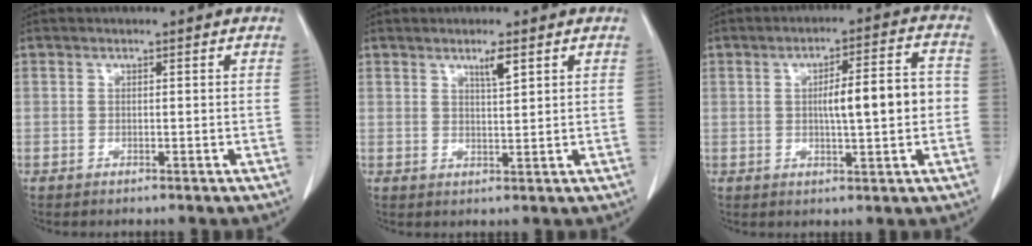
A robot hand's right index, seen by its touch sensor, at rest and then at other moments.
{"total": 2.9, "force": [1.8, 0.2, 2.3], "torque": [-0.042, -0.005, 0.032]}
{"total": 9.0, "force": [-0.2, 1.4, 8.9], "torque": [-0.130, 0.019, 0.000]}